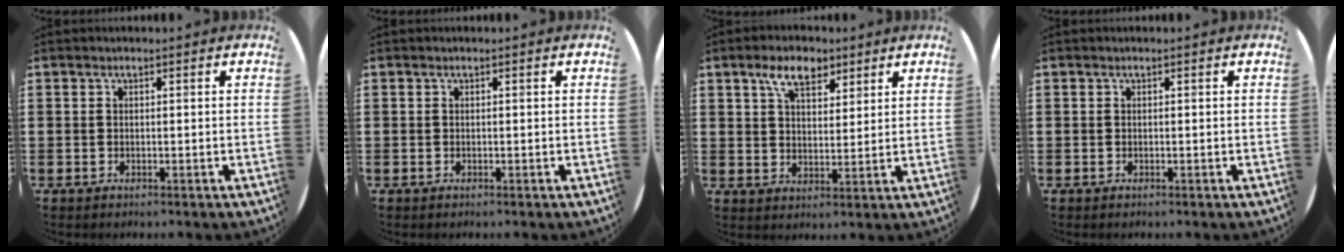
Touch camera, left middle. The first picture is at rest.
{"total": 0.0}
{"total": 6.2, "force": [4.2, 3.1, 3.4], "torque": [-0.063, 0.001, 0.074]}
{"total": 0.0}